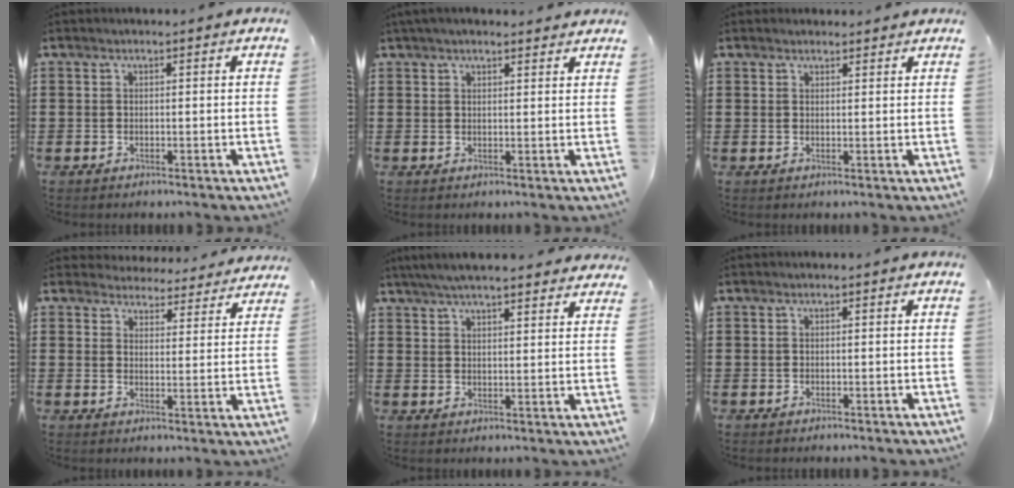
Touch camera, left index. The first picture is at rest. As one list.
[{"total": 2.3, "force": [2.1, 0.4, 1.0], "torque": [-0.023, 0.002, 0.039]}, {"total": 1.4, "force": [1.4, 0.4, 0.1], "torque": [-0.004, 0.002, 0.028]}, {"total": 4.3, "force": [4.3, 0.4, 0.1], "torque": [-0.015, -0.029, 0.075]}, {"total": 5.3, "force": [4.9, 0.3, 1.8], "torque": [-0.048, -0.010, 0.091]}, {"total": 0.0}]